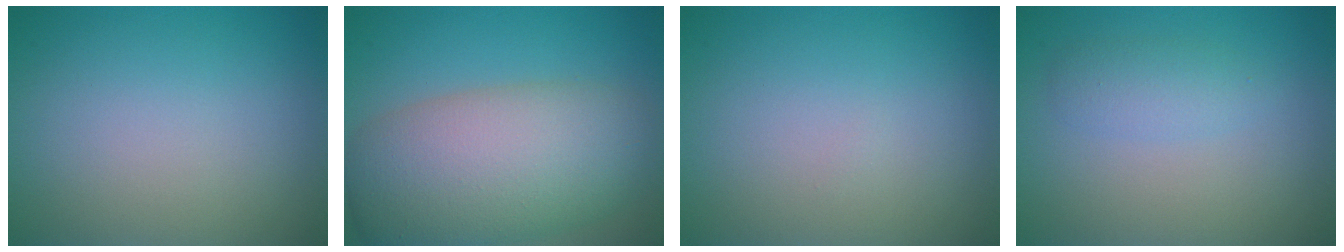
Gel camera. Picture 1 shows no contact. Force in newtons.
{"total": 10.3, "press": 10.3, "slide": 0.3}
{"total": 0.0}
{"total": 1.9, "press": 1.9, "slide": 0.1}